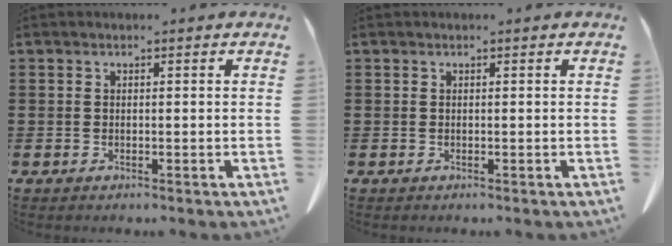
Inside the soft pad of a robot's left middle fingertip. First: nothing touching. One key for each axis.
{"total": 0.0}